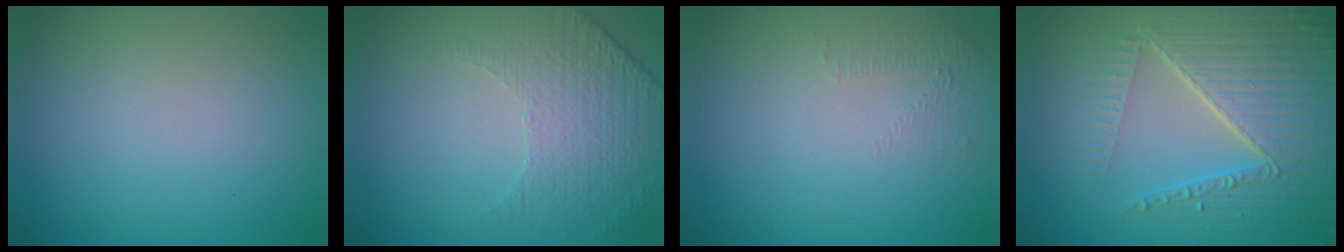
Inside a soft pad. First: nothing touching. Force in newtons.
{"total": 4.9, "press": 3.2, "slide": 3.6}
{"total": 0.9, "press": 0.4, "slide": 0.8}
{"total": 7.3, "press": 5.5, "slide": 4.8}